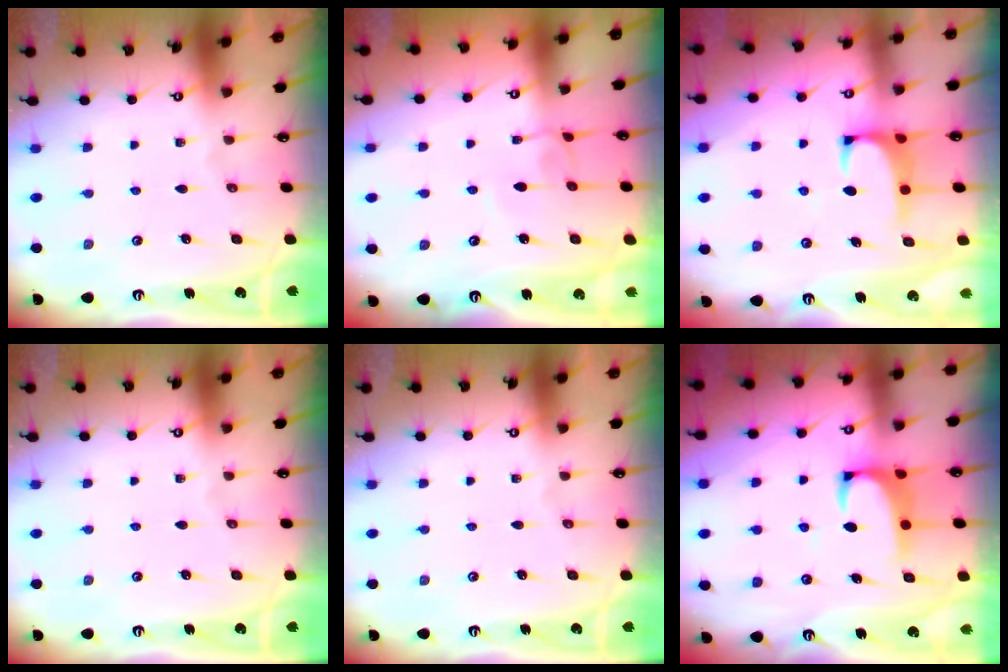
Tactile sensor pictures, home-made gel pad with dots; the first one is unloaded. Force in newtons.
{"total": 2.4, "press": 2.4, "slide": 0.3}
{"total": 1.0, "press": 0.8, "slide": 0.4}
{"total": 0.0}
{"total": 0.0}
{"total": 2.3, "press": 2.0, "slide": 1.0}